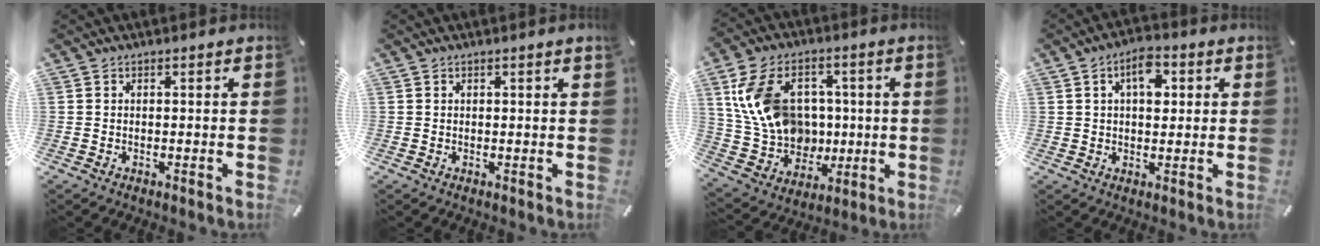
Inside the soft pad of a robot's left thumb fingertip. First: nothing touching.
{"total": 0.5, "force": [0.3, -0.1, 0.4], "torque": [-0.006, -0.001, 0.005]}
{"total": 16.9, "force": [3.4, 13.5, 9.6], "torque": [-0.193, 0.001, 0.073]}
{"total": 7.2, "force": [2.4, 4.2, 5.3], "torque": [-0.070, -0.003, 0.034]}